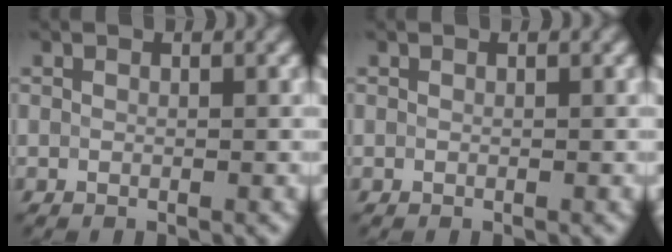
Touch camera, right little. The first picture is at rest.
{"total": 0.0}